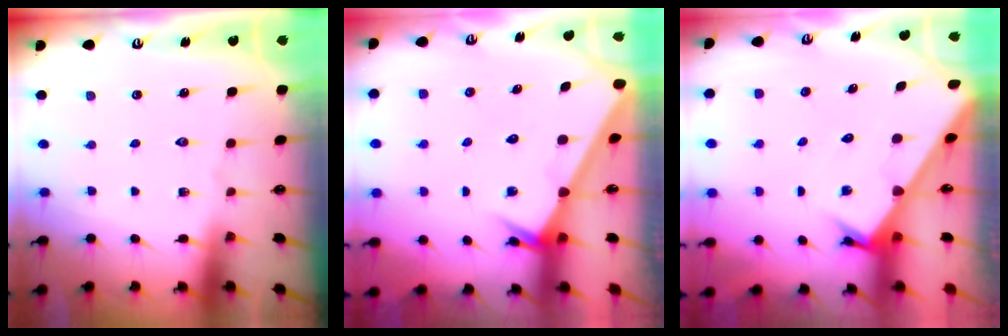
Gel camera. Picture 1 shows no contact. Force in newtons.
{"total": 2.5, "press": 2.5, "slide": 0.3}
{"total": 2.2, "press": 2.2, "slide": 0.2}